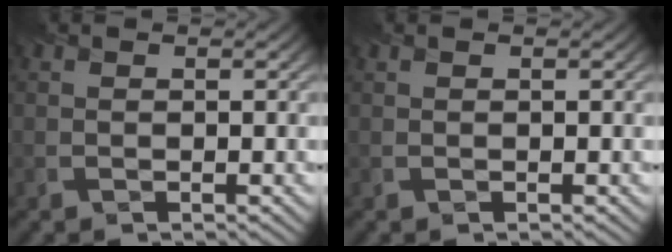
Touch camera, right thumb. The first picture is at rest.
{"total": 0.0}